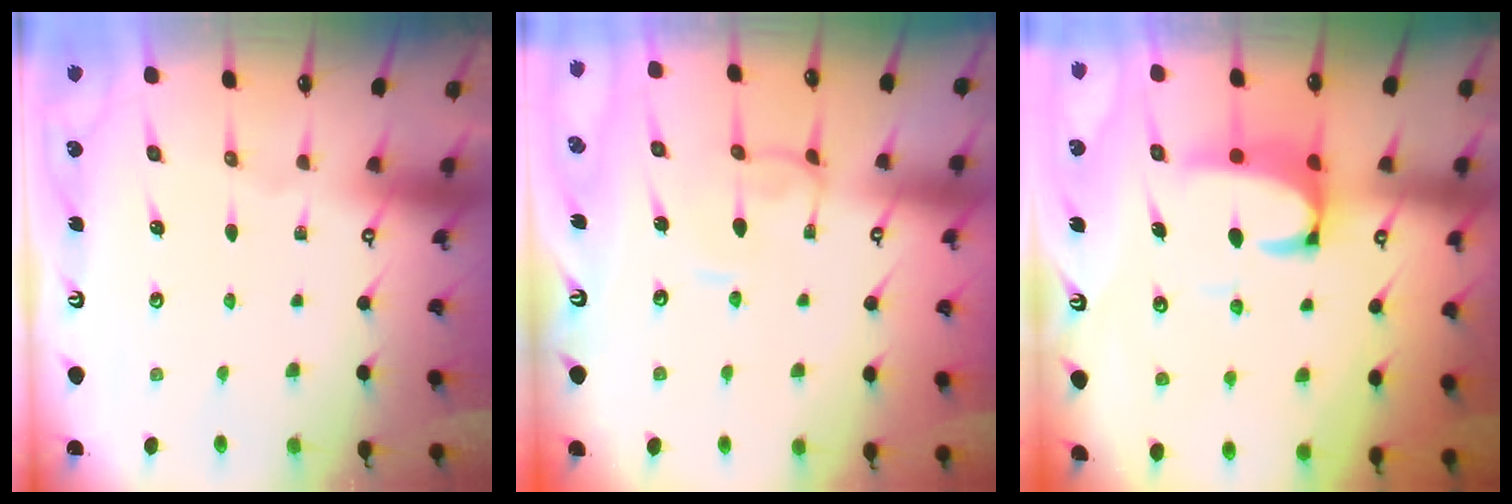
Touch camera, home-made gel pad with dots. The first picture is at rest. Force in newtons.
{"total": 0.8, "press": 0.7, "slide": 0.3}
{"total": 3.8, "press": 3.6, "slide": 1.2}